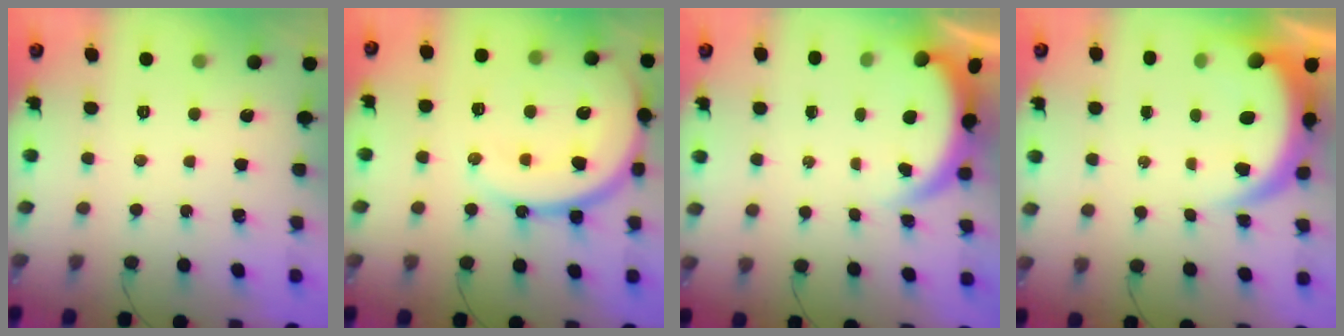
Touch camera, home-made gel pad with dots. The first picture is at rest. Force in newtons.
{"total": 18.8, "press": 18.6, "slide": 2.2}
{"total": 3.8, "press": 3.8, "slide": 0.1}
{"total": 8.6, "press": 8.5, "slide": 1.1}